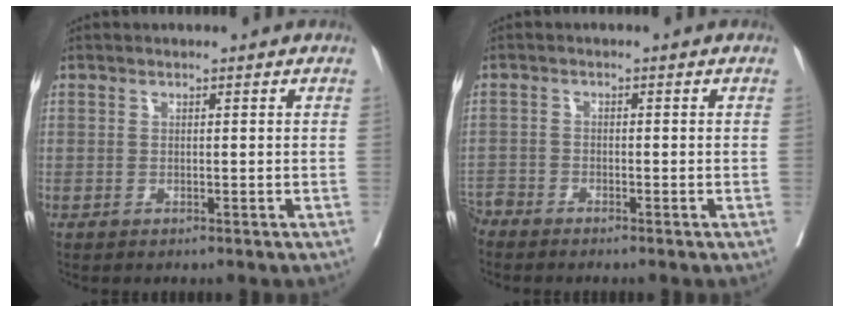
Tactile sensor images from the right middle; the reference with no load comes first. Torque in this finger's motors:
{"motor_torque": [1.07, -1.07, 0.66, 0.21]}